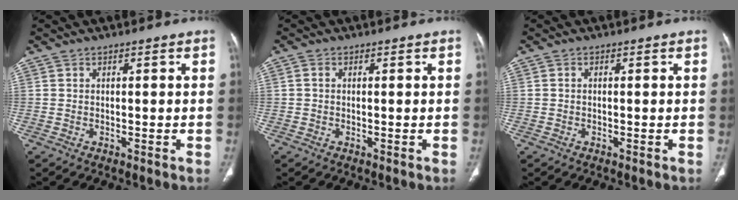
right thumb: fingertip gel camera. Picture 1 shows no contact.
{"total": 0.7, "force": [0.0, 0.5, 0.5], "torque": [-0.009, 0.001, -0.003]}
{"total": 0.0}